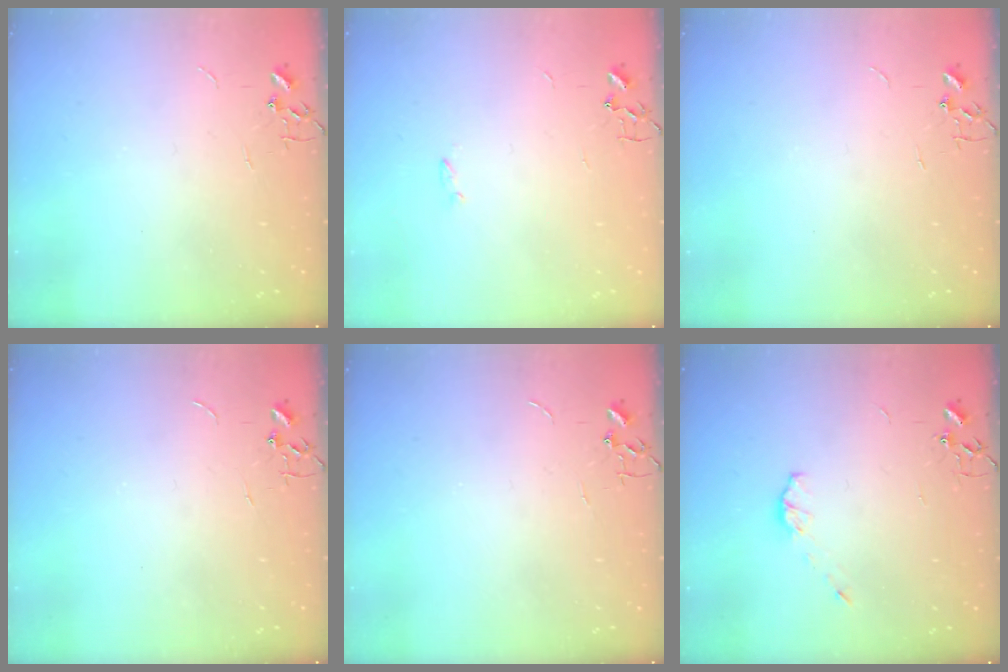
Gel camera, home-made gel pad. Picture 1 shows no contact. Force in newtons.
{"total": 1.2, "press": 1.1, "slide": 0.3}
{"total": 0.0}
{"total": 0.0}
{"total": 0.0}
{"total": 5.4, "press": 5.4, "slide": 0.5}